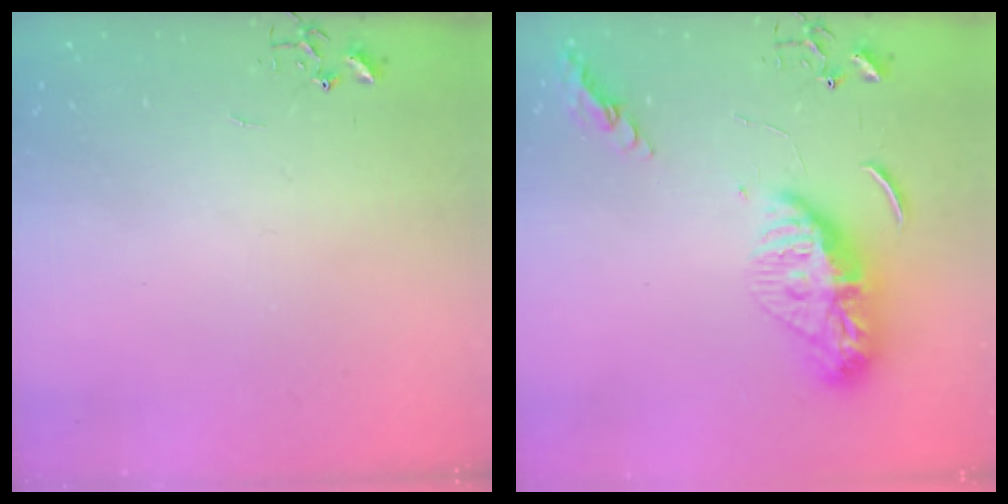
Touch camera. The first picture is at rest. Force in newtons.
{"total": 13.0, "press": 13.0, "slide": 1.2}